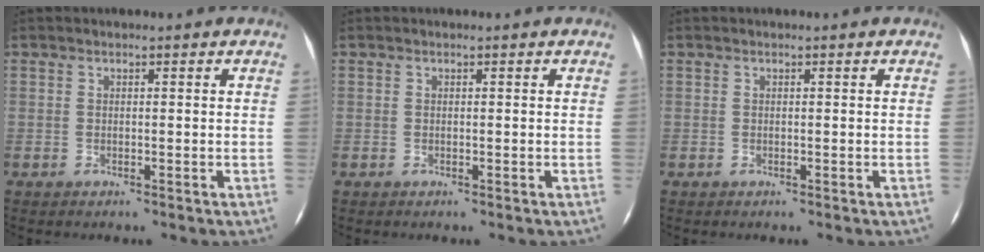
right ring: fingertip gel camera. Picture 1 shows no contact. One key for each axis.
{"total": 0.0}
{"total": 0.0}